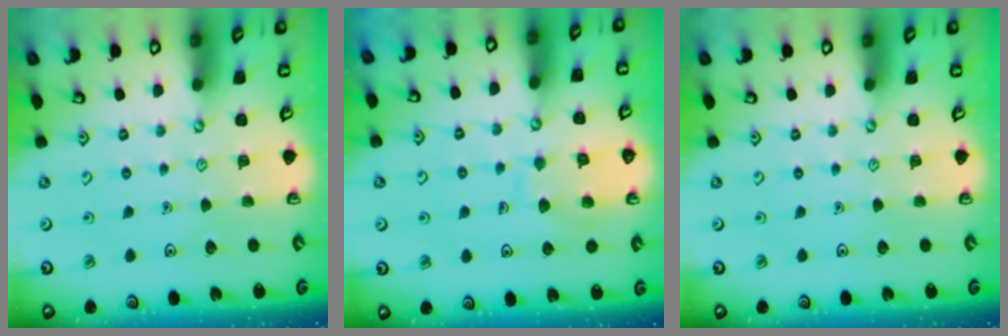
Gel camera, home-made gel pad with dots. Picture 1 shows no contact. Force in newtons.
{"total": 8.9, "press": 8.9, "slide": 0.9}
{"total": 0.0}